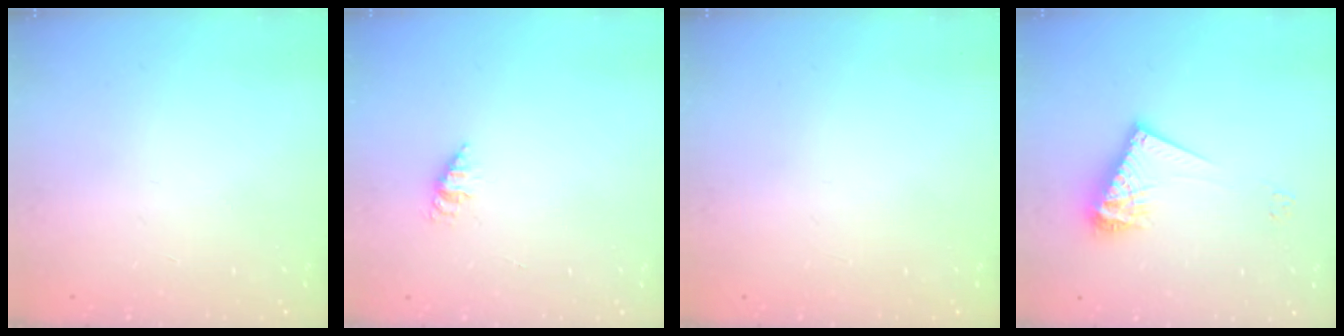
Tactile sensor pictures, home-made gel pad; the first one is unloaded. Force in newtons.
{"total": 1.1, "press": 1.1, "slide": 0.2}
{"total": 0.0}
{"total": 12.1, "press": 12.0, "slide": 1.1}